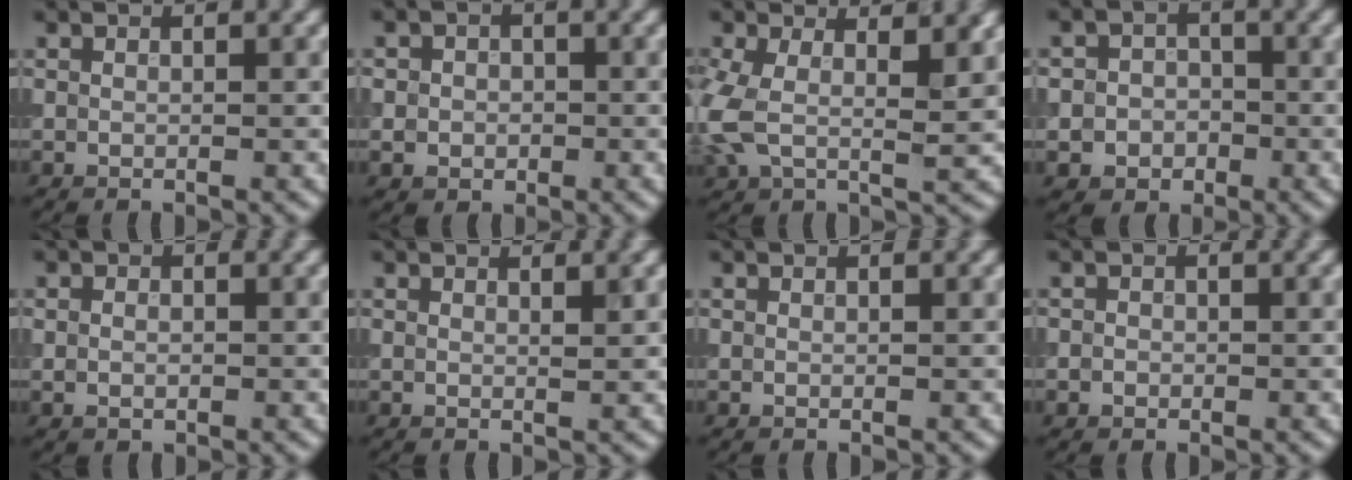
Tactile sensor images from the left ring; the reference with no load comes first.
{"total": 2.3, "force": [-0.2, 2.2, 0.7], "torque": [0.010, -0.003, -0.017]}
{"total": 6.8, "force": [1.4, 3.3, 5.7], "torque": [-0.137, -0.001, 0.015]}
{"total": 3.8, "force": [-1.0, 3.6, 0.9], "torque": [0.016, 0.004, -0.036]}
{"total": 1.2, "force": [0.0, 0.9, 0.8], "torque": [-0.013, -0.002, -0.001]}
{"total": 1.0, "force": [0.6, 0.2, 0.7], "torque": [-0.004, 0.001, 0.006]}
{"total": 0.0}
{"total": 0.7, "force": [-0.3, 0.7, 0.1], "torque": [0.004, -0.003, -0.006]}